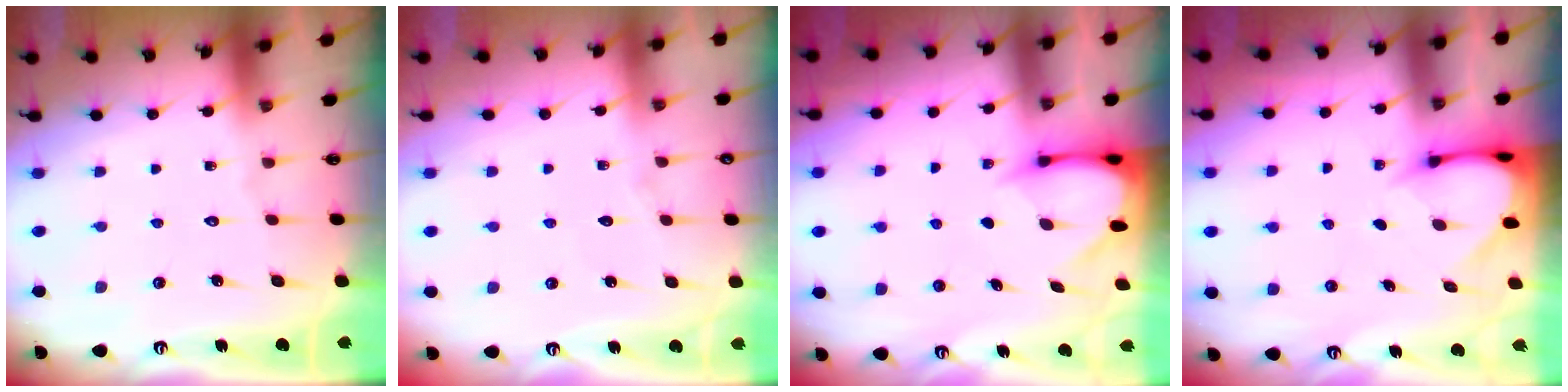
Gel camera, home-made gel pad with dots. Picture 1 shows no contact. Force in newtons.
{"total": 3.5, "press": 3.5, "slide": 0.5}
{"total": 3.5, "press": 3.5, "slide": 0.3}
{"total": 3.6, "press": 3.5, "slide": 0.2}